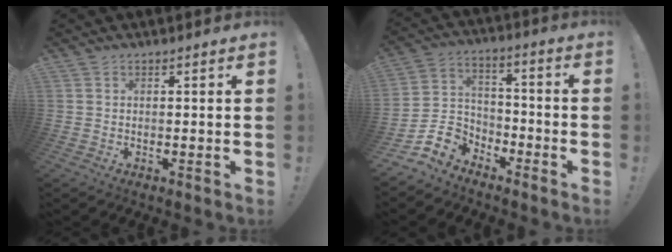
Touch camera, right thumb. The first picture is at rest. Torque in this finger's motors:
{"motor_torque": [-0.18, -0.21, -0.08, -0.08, 0.04]}